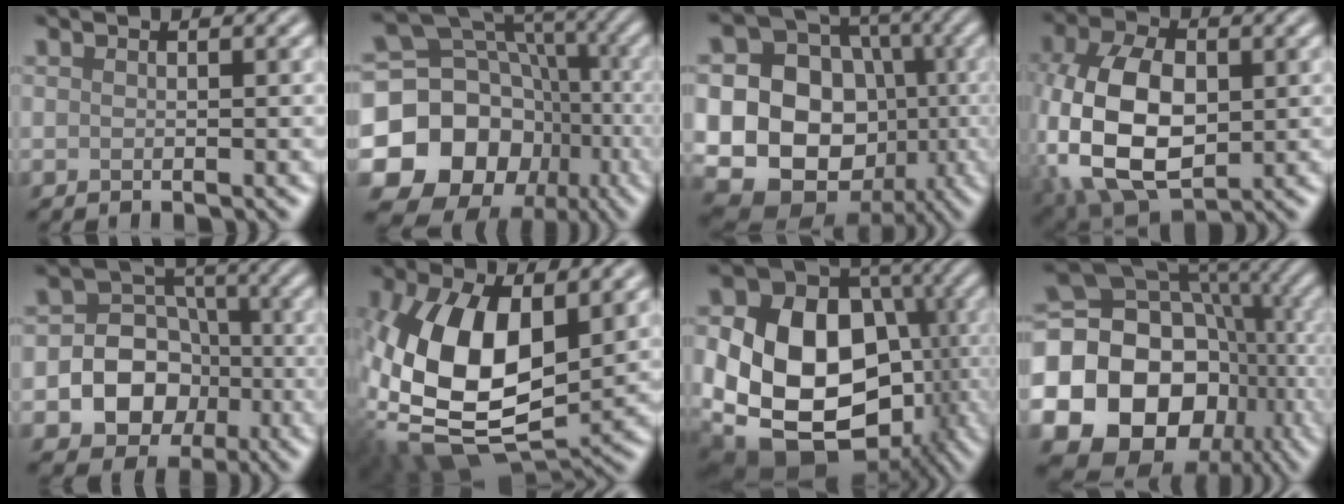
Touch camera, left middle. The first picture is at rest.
{"total": 16.2, "force": [-4.7, 13.8, 7.1], "torque": [-0.121, 0.002, -0.106]}
{"total": 19.6, "force": [-2.7, 17.1, 9.1], "torque": [-0.175, -0.003, -0.075]}
{"total": 12.3, "force": [-1.6, 7.7, 9.5], "torque": [-0.228, -0.012, -0.032]}
{"total": 7.8, "force": [-2.1, 6.8, 3.3], "torque": [-0.037, 0.014, -0.063]}
{"total": 15.4, "force": [0.3, 8.6, 12.8], "torque": [-0.276, -0.028, 0.010]}
{"total": 18.2, "force": [-2.6, 13.7, 11.6], "torque": [-0.192, -0.027, -0.022]}
{"total": 24.3, "force": [-6.4, 20.7, 11.1], "torque": [-0.194, -0.026, -0.130]}